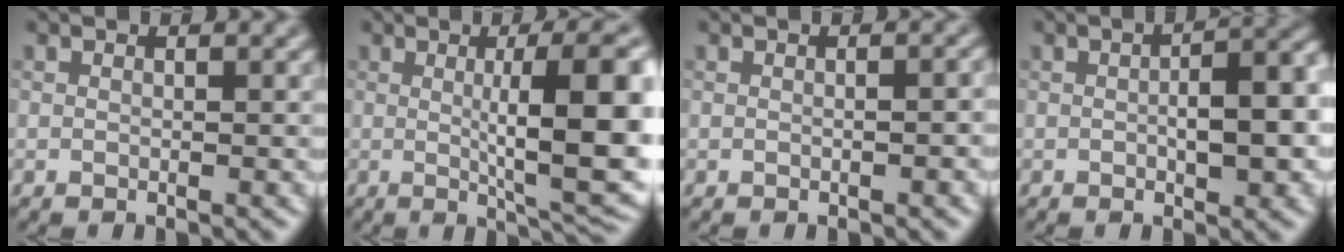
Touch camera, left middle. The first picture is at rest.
{"total": 11.1, "force": [0.5, 2.4, 10.8], "torque": [-0.137, -0.001, 0.013]}
{"total": 1.3, "force": [-0.2, 0.3, 1.3], "torque": [-0.014, 0.002, 0.000]}
{"total": 6.0, "force": [-0.4, 2.3, 5.5], "torque": [-0.073, 0.002, -0.003]}